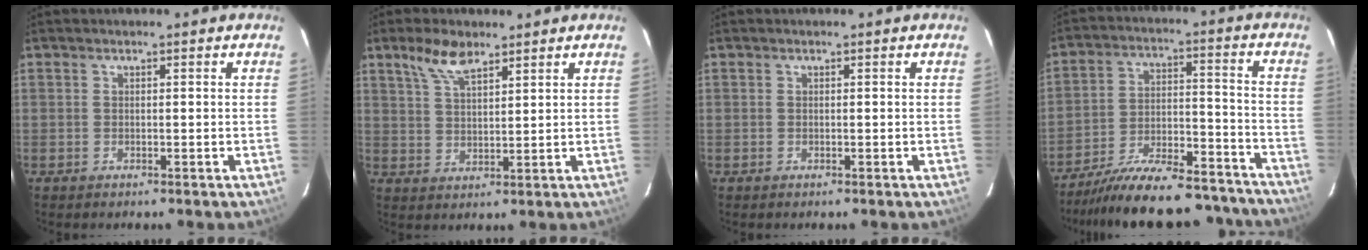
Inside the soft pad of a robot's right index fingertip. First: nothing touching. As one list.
[{"total": 6.3, "force": [4.4, 2.4, 3.7], "torque": [-0.070, 0.010, 0.088]}, {"total": 0.0}, {"total": 25.2, "force": [-22.3, 6.9, 9.7], "torque": [-0.171, 0.006, -0.301]}]